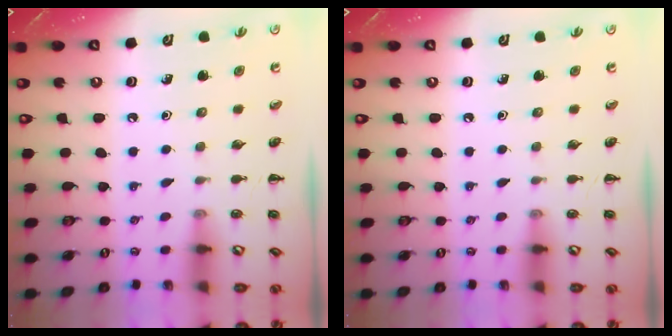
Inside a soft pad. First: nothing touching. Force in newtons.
{"total": 0.0}